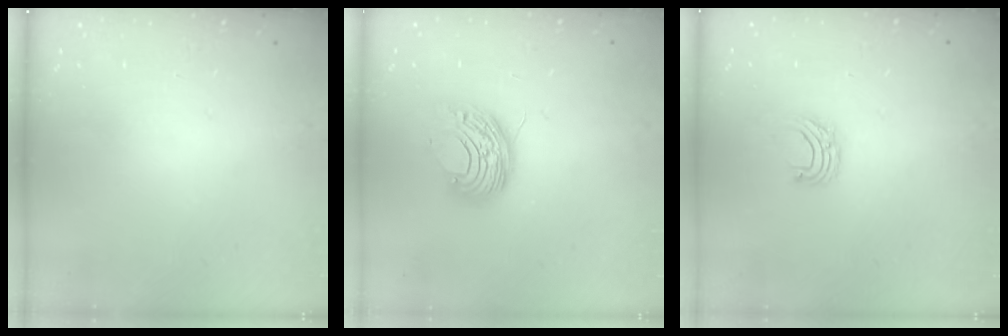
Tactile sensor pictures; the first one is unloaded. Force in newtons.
{"total": 9.0, "press": 9.0, "slide": 0.5}
{"total": 5.6, "press": 5.6, "slide": 0.6}